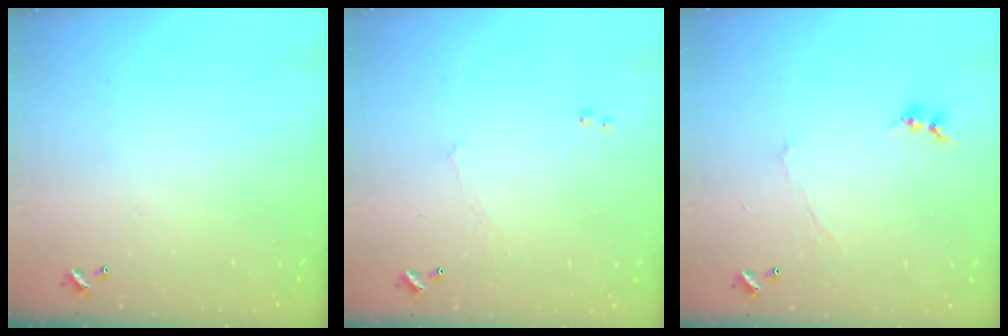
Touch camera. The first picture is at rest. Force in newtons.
{"total": 0.9, "press": 0.7, "slide": 0.5}
{"total": 0.7, "press": 0.4, "slide": 0.5}